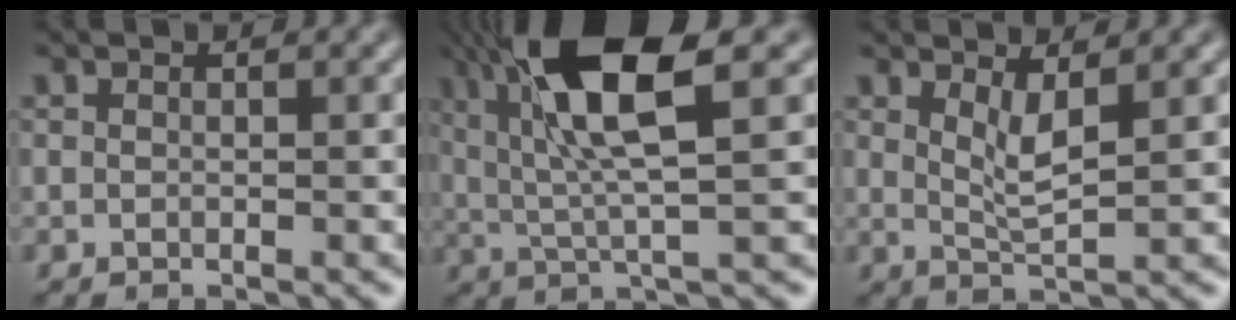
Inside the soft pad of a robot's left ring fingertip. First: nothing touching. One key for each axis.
{"total": 9.0, "fx": 3.1, "fy": 2.0, "fz": 8.2, "tx": -0.159, "ty": 0.010, "tz": 0.056}
{"total": 2.1, "fx": 0.8, "fy": 0.3, "fz": 1.9, "tx": -0.041, "ty": -0.007, "tz": 0.021}